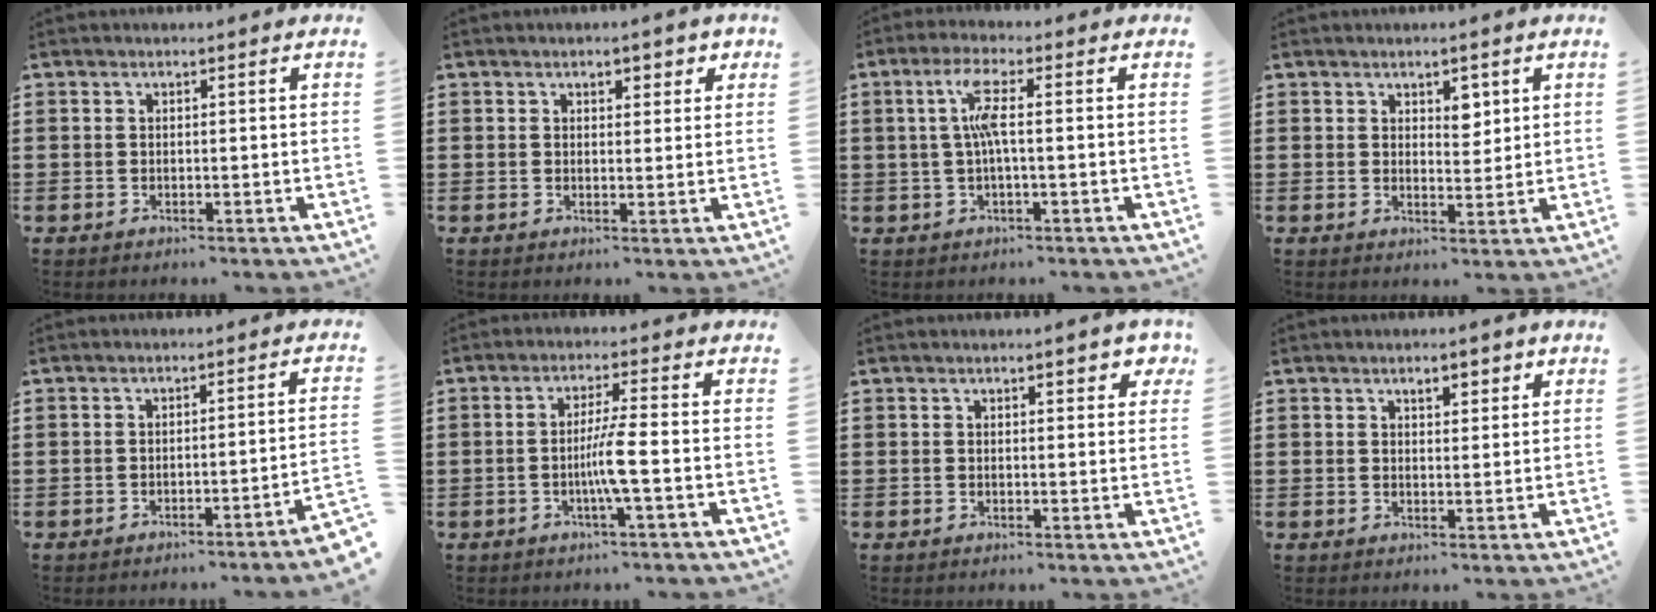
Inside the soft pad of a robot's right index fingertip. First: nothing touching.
{"total": 2.1, "force": [1.4, 1.3, 0.9], "torque": [-0.016, 0.007, 0.023]}
{"total": 5.0, "force": [0.1, 0.6, 5.0], "torque": [-0.109, -0.003, -0.007]}
{"total": 3.1, "force": [1.9, 1.8, 1.7], "torque": [-0.022, 0.002, 0.031]}
{"total": 2.2, "force": [-1.9, -0.5, 1.0], "torque": [-0.019, -0.001, -0.039]}
{"total": 4.8, "force": [-1.3, -0.5, 4.6], "torque": [-0.089, -0.011, -0.030]}
{"total": 2.2, "force": [1.3, 0.8, 1.5], "torque": [-0.017, 0.001, 0.018]}
{"total": 2.5, "force": [1.6, 1.1, 1.7], "torque": [-0.020, 0.000, 0.023]}